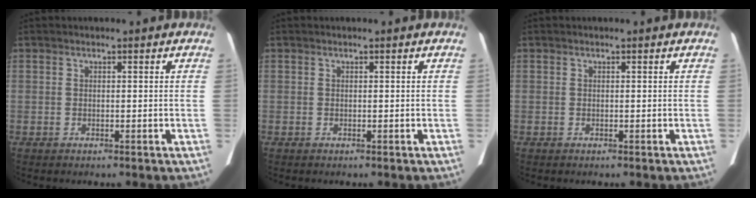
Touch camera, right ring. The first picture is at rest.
{"total": 0.0}
{"total": 0.0}